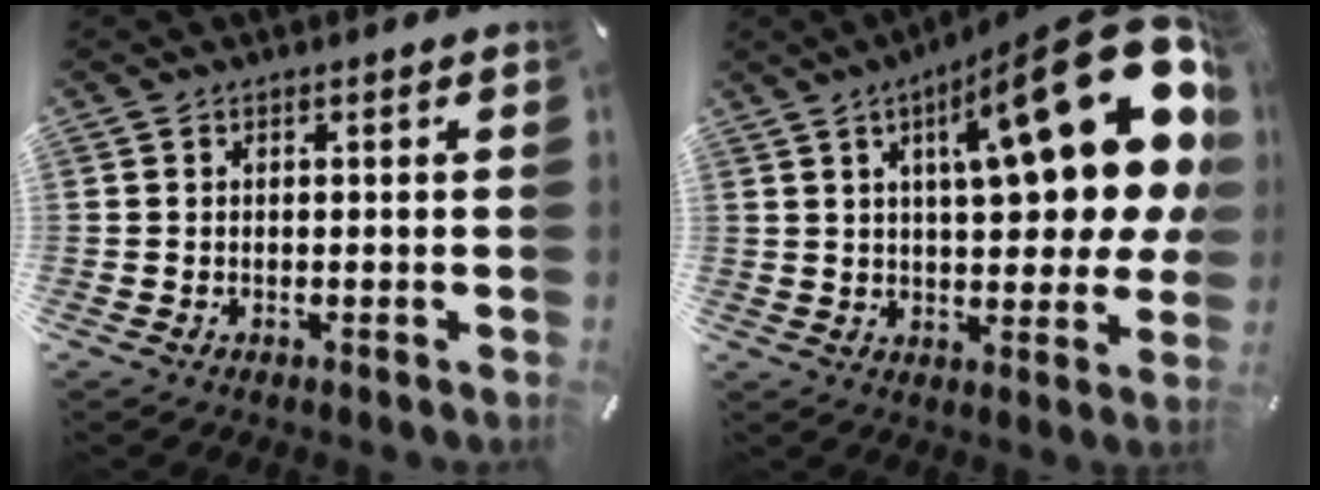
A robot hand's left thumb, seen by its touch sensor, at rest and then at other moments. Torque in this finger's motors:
{"motor_torque": [2.50, 2.41, 2.77, 0.00, 0.37]}